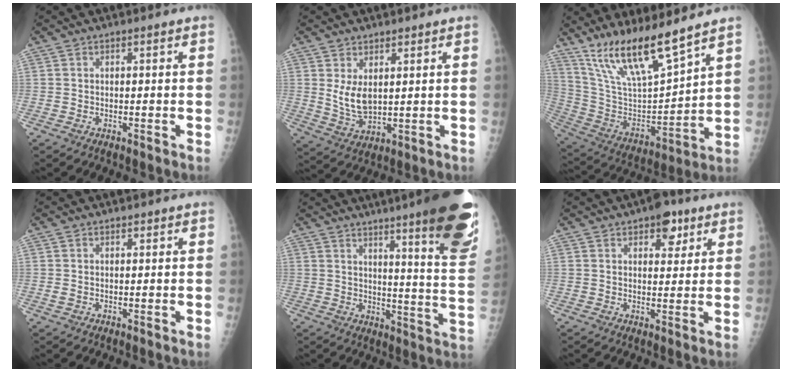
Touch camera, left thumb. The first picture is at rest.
{"total": 6.0, "force": [2.0, 3.5, 4.5], "torque": [-0.075, -0.023, 0.050]}
{"total": 17.5, "force": [13.6, 2.8, 10.7], "torque": [-0.180, -0.069, 0.268]}
{"total": 0.9, "force": [0.4, 0.6, 0.6], "torque": [-0.010, -0.003, 0.008]}
{"total": 22.0, "force": [14.2, 2.2, 16.7], "torque": [-0.201, -0.081, 0.182]}
{"total": 6.1, "force": [3.5, 3.2, 3.8], "torque": [-0.024, -0.012, 0.043]}